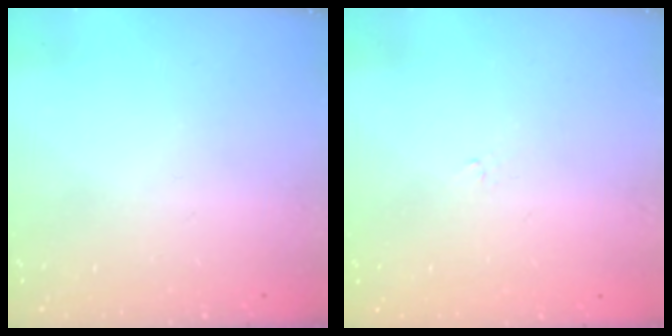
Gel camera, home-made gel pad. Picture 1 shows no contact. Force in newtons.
{"total": 1.2, "press": 1.2, "slide": 0.4}